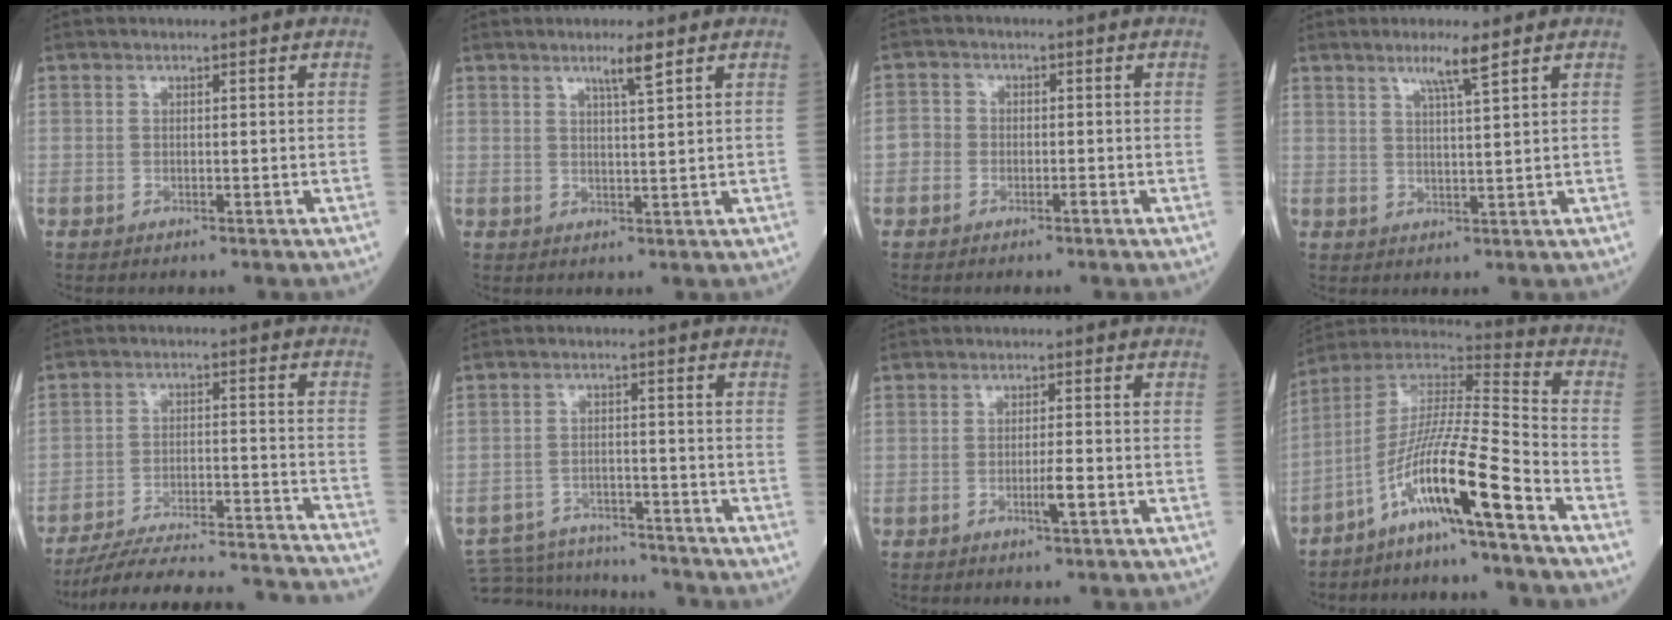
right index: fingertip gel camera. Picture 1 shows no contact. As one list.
[{"total": 3.1, "force": [2.1, -0.4, 2.3], "torque": [-0.045, -0.002, 0.041]}, {"total": 2.5, "force": [-1.2, 2.0, 0.9], "torque": [-0.010, 0.008, -0.027]}, {"total": 4.0, "force": [2.7, -0.6, 2.8], "torque": [-0.056, -0.003, 0.053]}, {"total": 23.0, "force": [-21.9, 0.3, 6.9], "torque": [-0.079, -0.017, -0.301]}, {"total": 10.9, "force": [-10.6, 2.0, 1.4], "torque": [-0.026, 0.010, -0.157]}, {"total": 2.4, "force": [-0.9, 0.0, 2.3], "torque": [-0.041, -0.002, -0.013]}, {"total": 13.6, "force": [-7.6, -0.8, 11.2], "torque": [-0.219, 0.000, -0.142]}]